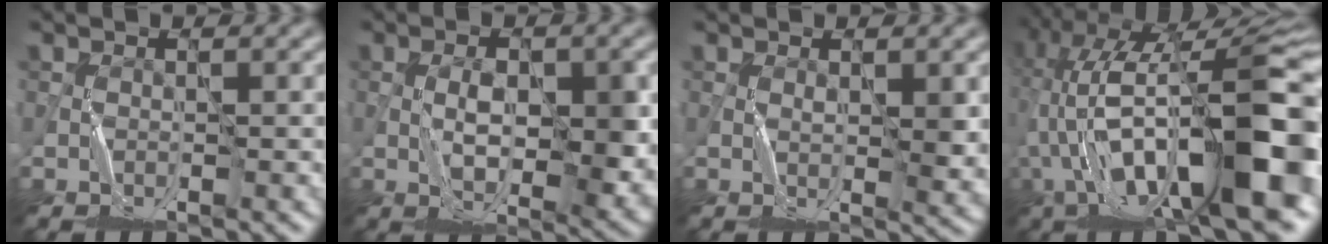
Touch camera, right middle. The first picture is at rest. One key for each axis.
{"total": 5.4, "fx": 0.1, "fy": 2.1, "fz": 5.0, "tx": -0.081, "ty": -0.009, "tz": 0.008}
{"total": 2.1, "fx": 0.8, "fy": 0.4, "fz": 1.9, "tx": -0.033, "ty": -0.004, "tz": 0.017}
{"total": 16.9, "fx": -1.6, "fy": 4.9, "fz": 16.1, "tx": -0.286, "ty": 0.039, "tz": -0.026}